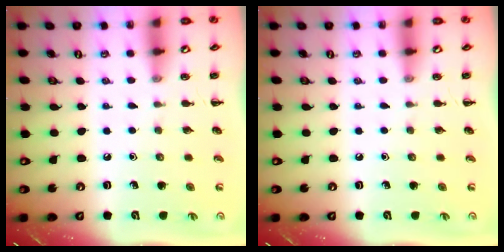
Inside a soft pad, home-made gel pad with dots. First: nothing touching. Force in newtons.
{"total": 0.0}